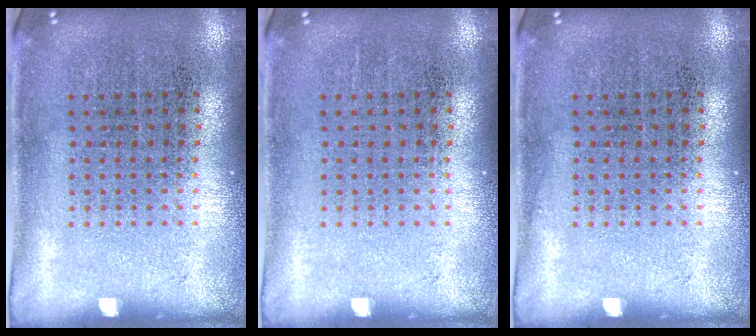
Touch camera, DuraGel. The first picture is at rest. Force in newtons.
{"total": 0.0}
{"total": 0.0}